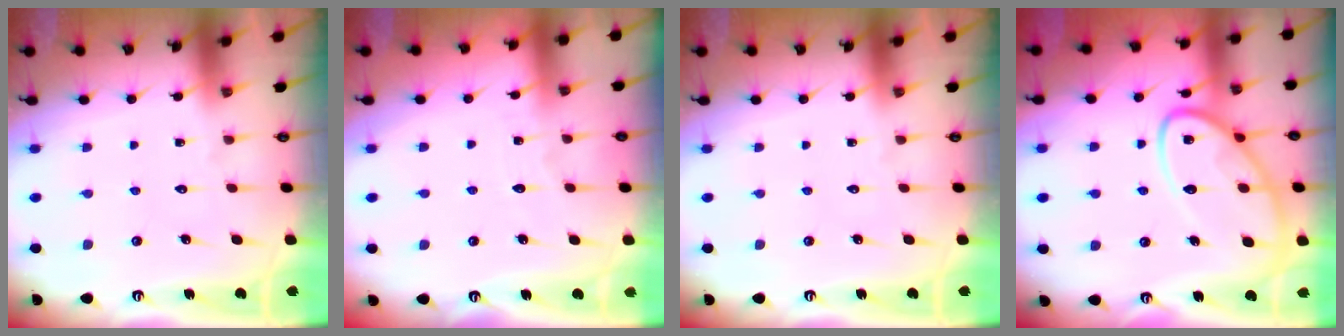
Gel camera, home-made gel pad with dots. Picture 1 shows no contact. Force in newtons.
{"total": 2.6, "press": 2.6, "slide": 0.3}
{"total": 0.0}
{"total": 14.0, "press": 14.0, "slide": 1.2}